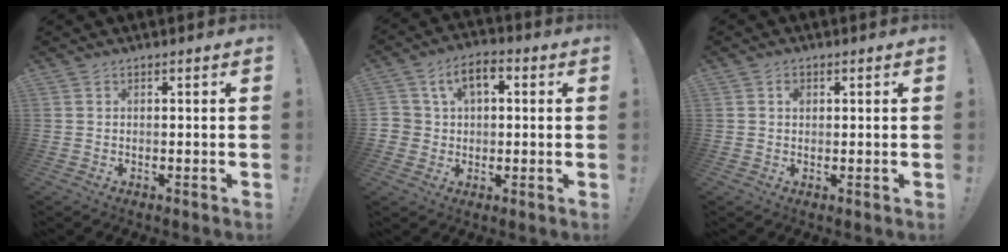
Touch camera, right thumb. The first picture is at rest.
{"total": 8.2, "force": [2.5, 6.1, 4.8], "torque": [-0.085, 0.006, 0.051]}
{"total": 1.8, "force": [0.5, 1.5, 0.9], "torque": [-0.010, 0.002, 0.006]}